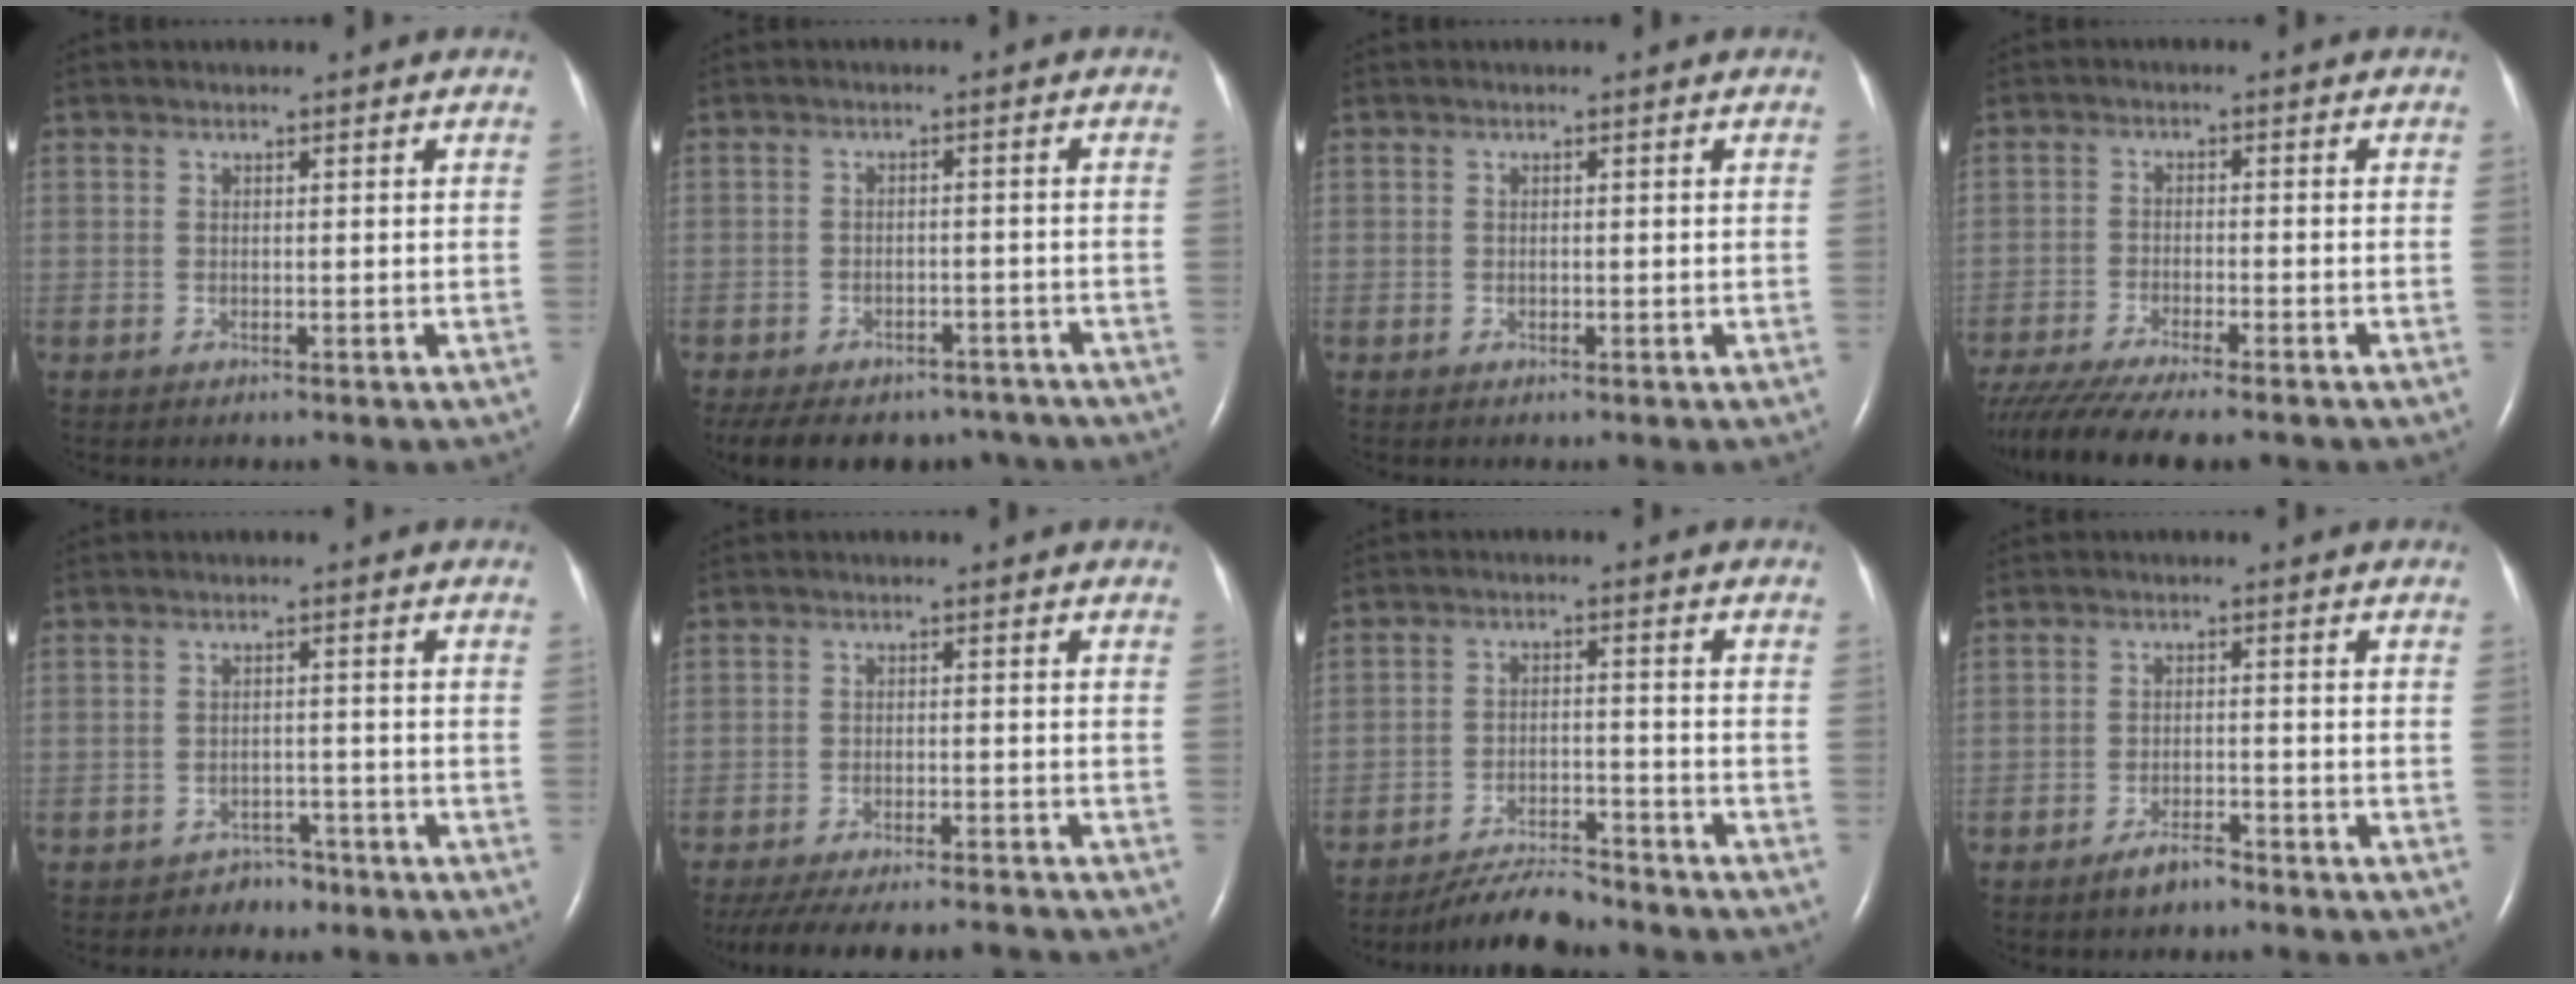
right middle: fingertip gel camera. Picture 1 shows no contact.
{"total": 14.6, "force": [-11.5, 7.3, 5.3], "torque": [-0.120, 0.001, -0.142]}
{"total": 0.0}
{"total": 13.5, "force": [-11.5, 1.5, 7.0], "torque": [-0.116, -0.026, -0.177]}
{"total": 2.7, "force": [-2.1, 1.7, 0.0], "torque": [-0.003, 0.007, -0.028]}
{"total": 14.8, "force": [-13.4, 2.3, 5.7], "torque": [-0.125, -0.018, -0.191]}
{"total": 7.1, "force": [-6.8, 1.0, 2.0], "torque": [-0.037, -0.011, -0.116]}
{"total": 3.2, "force": [-2.6, 0.8, 1.6], "torque": [-0.035, -0.001, -0.045]}